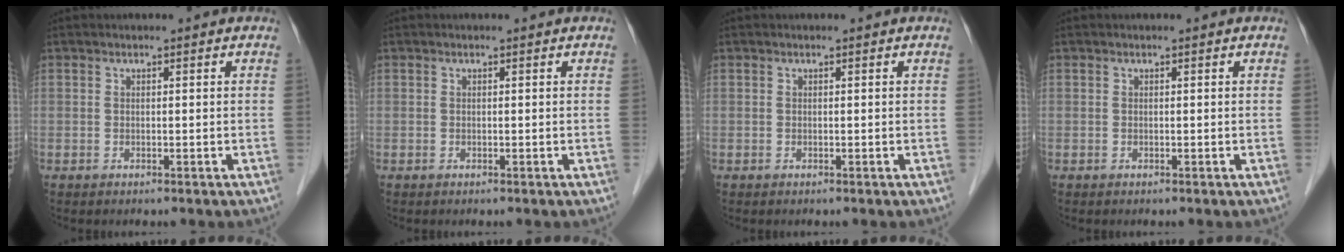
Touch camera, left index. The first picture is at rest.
{"total": 0.0}
{"total": 0.0}
{"total": 0.0}